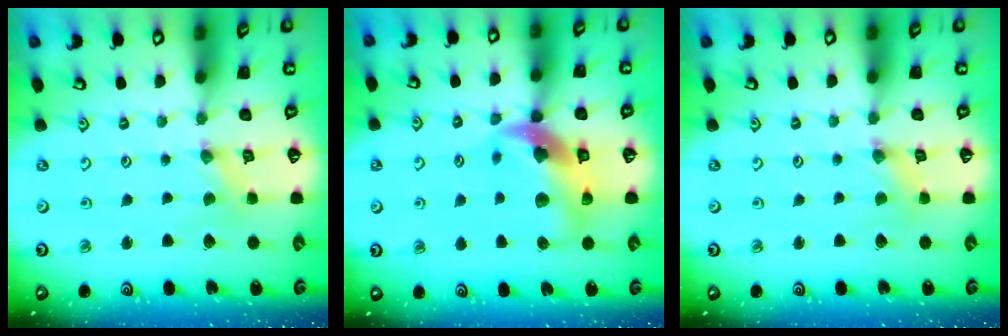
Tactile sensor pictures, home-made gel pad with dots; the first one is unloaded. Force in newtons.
{"total": 14.0, "press": 13.9, "slide": 1.9}
{"total": 1.4, "press": 1.3, "slide": 0.3}